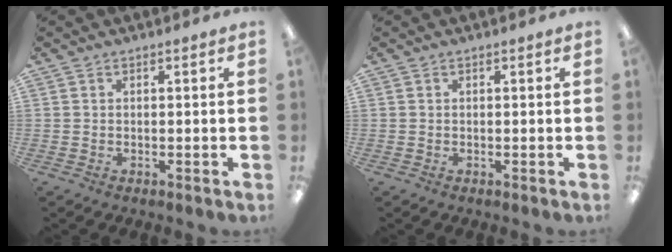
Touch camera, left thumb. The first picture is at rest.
{"total": 0.0}